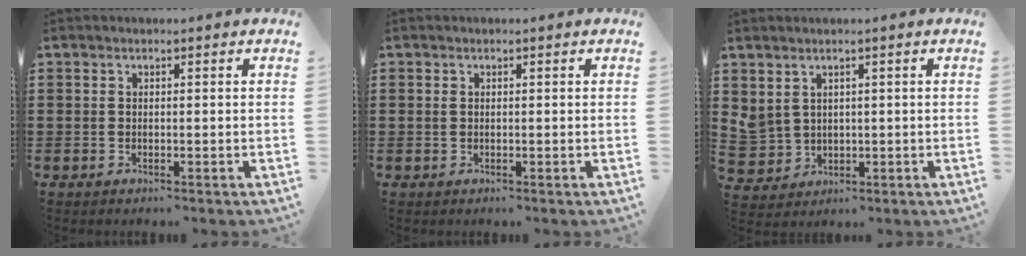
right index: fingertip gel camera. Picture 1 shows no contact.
{"total": 0.6, "force": [0.2, 0.4, 0.4], "torque": [-0.010, 0.002, 0.003]}
{"total": 3.0, "force": [1.6, 2.5, 0.4], "torque": [-0.029, 0.006, 0.028]}